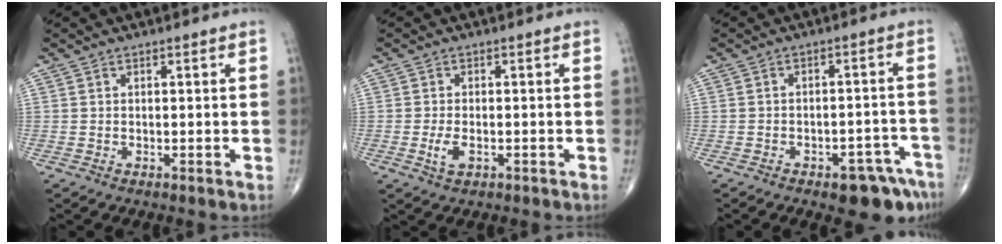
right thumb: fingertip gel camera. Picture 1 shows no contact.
{"total": 3.1, "force": [-0.9, 1.6, 2.5], "torque": [-0.053, -0.002, -0.016]}
{"total": 8.4, "force": [-5.4, 3.6, 5.2], "torque": [-0.045, 0.043, -0.065]}